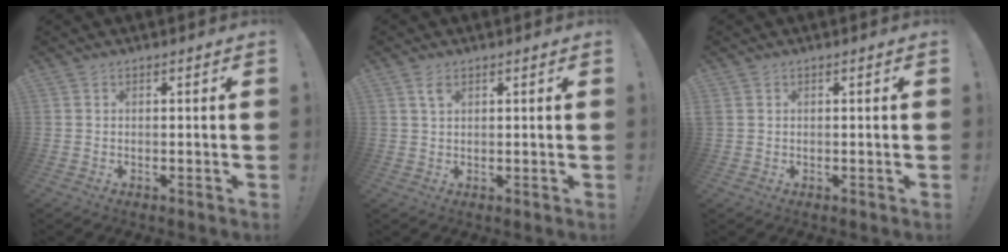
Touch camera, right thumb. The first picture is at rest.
{"total": 2.7, "force": [1.4, 1.1, 2.0], "torque": [-0.027, -0.005, 0.022]}
{"total": 0.8, "force": [0.2, 0.7, 0.5], "torque": [-0.014, 0.006, 0.005]}